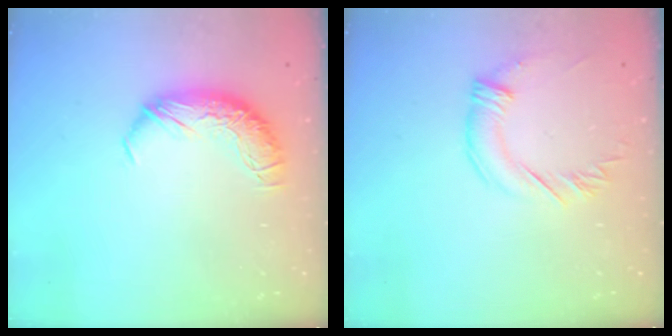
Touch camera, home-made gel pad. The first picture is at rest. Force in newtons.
{"total": 2.1, "press": 1.8, "slide": 1.0}